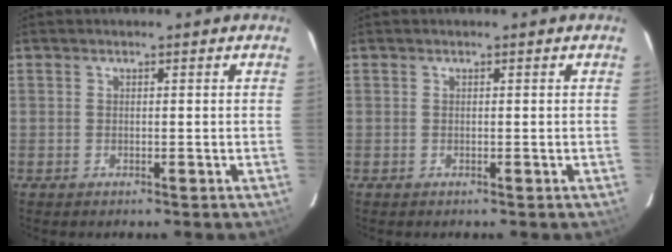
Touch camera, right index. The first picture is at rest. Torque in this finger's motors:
{"motor_torque": [0.00, 0.00, 0.03, 0.00]}